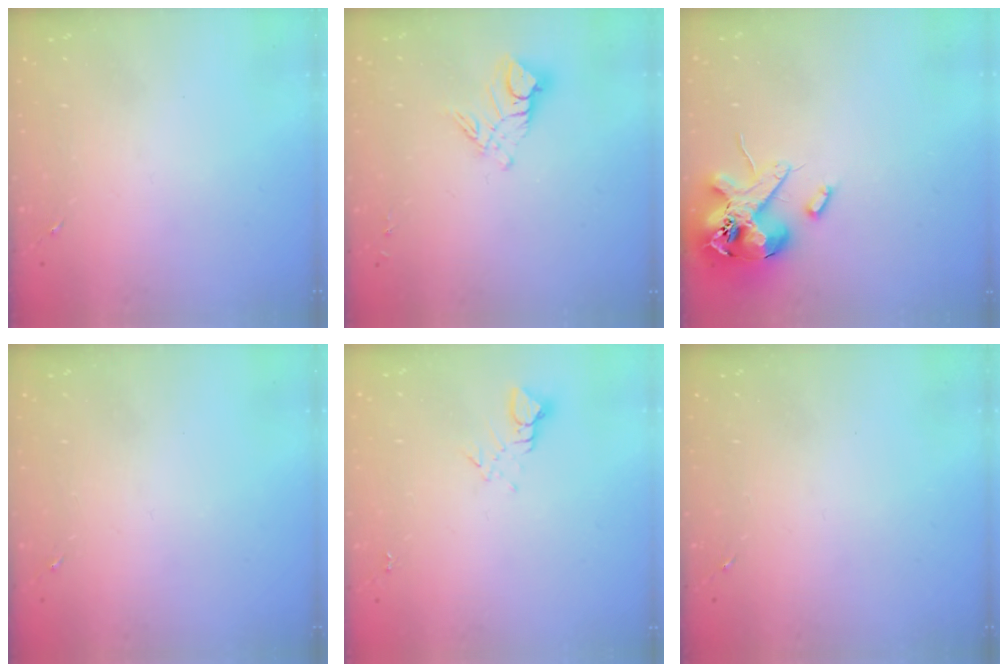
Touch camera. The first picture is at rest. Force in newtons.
{"total": 9.7, "press": 9.6, "slide": 0.8}
{"total": 14.4, "press": 14.2, "slide": 2.4}
{"total": 0.0}
{"total": 3.8, "press": 3.8, "slide": 0.4}
{"total": 0.0}